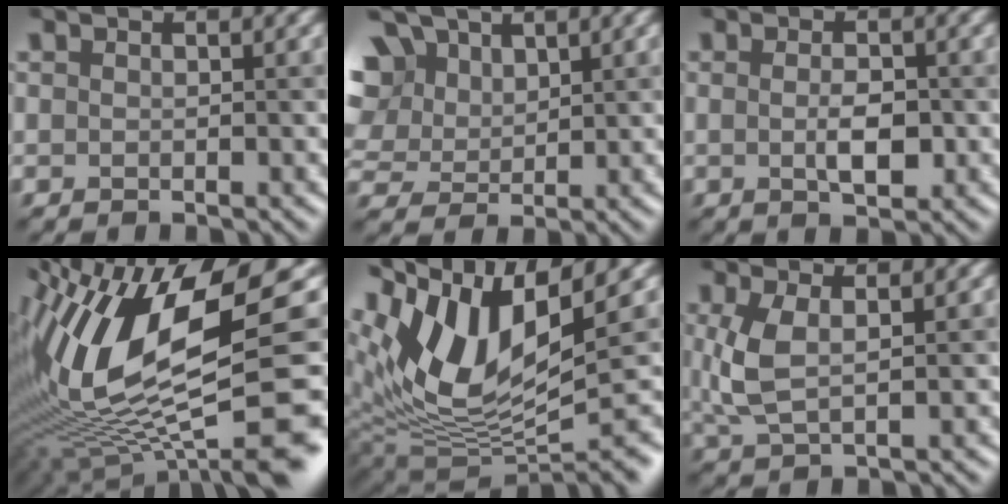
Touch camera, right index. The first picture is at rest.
{"total": 9.3, "force": [4.6, 6.4, 4.9], "torque": [-0.118, 0.029, 0.069]}
{"total": 2.6, "force": [-0.2, 1.0, 2.4], "torque": [-0.047, -0.005, -0.003]}
{"total": 14.9, "force": [0.7, 5.0, 14.0], "torque": [-0.267, 0.005, 0.024]}
{"total": 10.9, "force": [5.0, 3.5, 9.1], "torque": [-0.183, -0.004, 0.104]}
{"total": 3.5, "force": [0.8, 1.5, 3.1], "torque": [-0.080, 0.001, 0.018]}